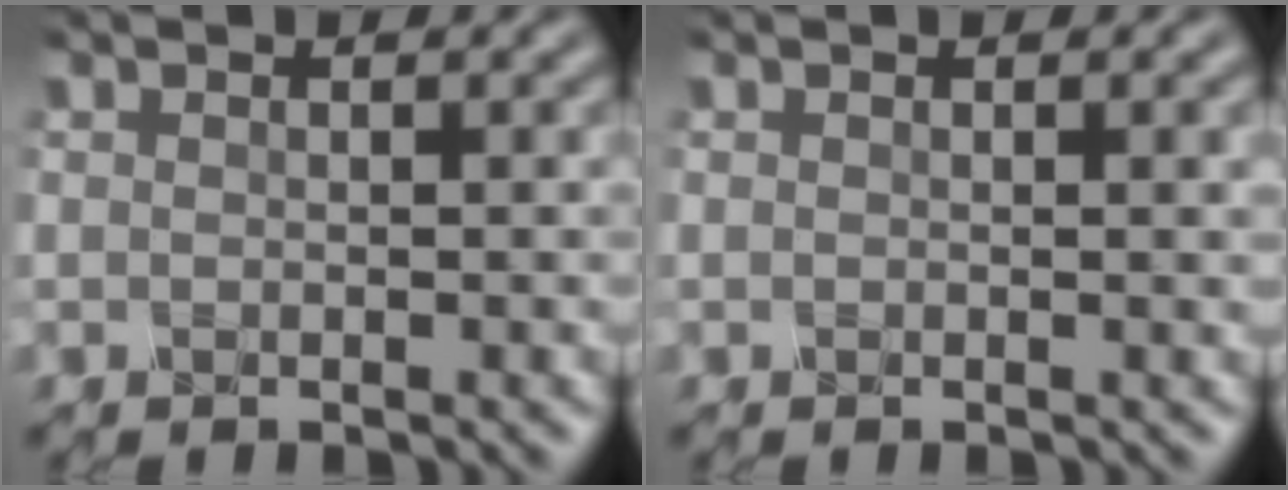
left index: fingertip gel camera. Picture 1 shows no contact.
{"total": 1.9, "force": [0.6, 0.8, 1.6], "torque": [-0.005, 0.005, -0.001]}